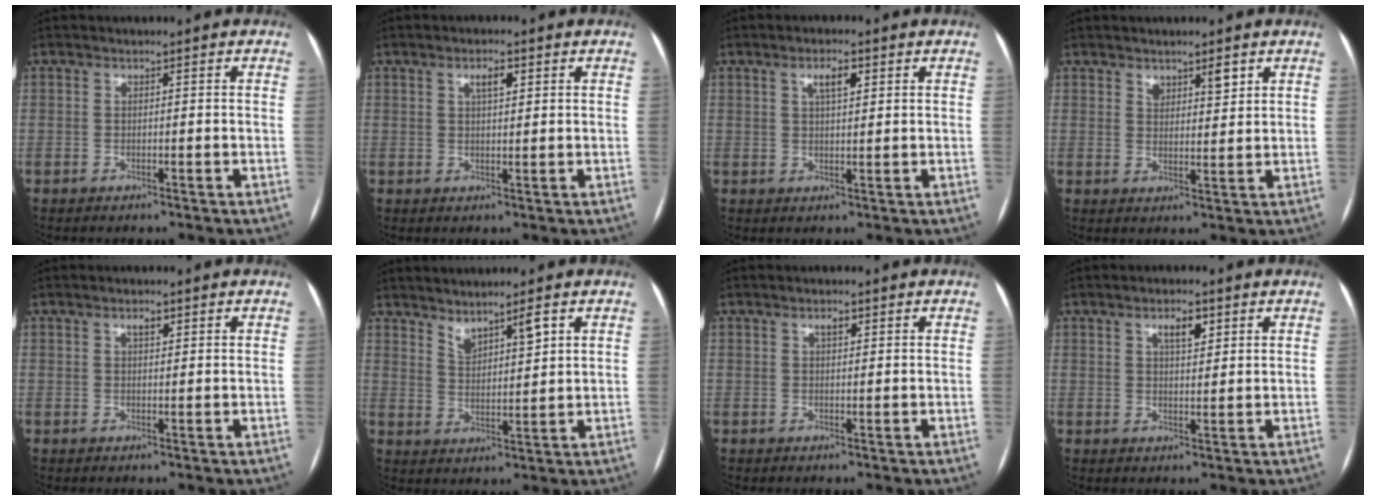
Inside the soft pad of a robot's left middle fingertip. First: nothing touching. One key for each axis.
{"total": 2.7, "fx": 1.2, "fy": 0.8, "fz": 2.2, "tx": -0.041, "ty": 0.003, "tz": 0.021}
{"total": 3.4, "fx": 1.6, "fy": 1.0, "fz": 2.8, "tx": -0.052, "ty": 0.005, "tz": 0.027}
{"total": 3.1, "fx": 2.2, "fy": 1.2, "fz": 1.9, "tx": -0.030, "ty": 0.001, "tz": 0.037}
{"total": 1.6, "fx": 0.9, "fy": 0.6, "fz": 1.2, "tx": -0.021, "ty": 0.003, "tz": 0.013}
{"total": 4.5, "fx": 3.4, "fy": 0.7, "fz": 2.9, "tx": -0.056, "ty": 0.002, "tz": 0.067}
{"total": 1.5, "fx": 0.8, "fy": 0.6, "fz": 1.1, "tx": -0.020, "ty": 0.003, "tz": 0.011}
{"total": 3.7, "fx": 1.9, "fy": 1.3, "fz": 2.8, "tx": -0.047, "ty": 0.003, "tz": 0.032}